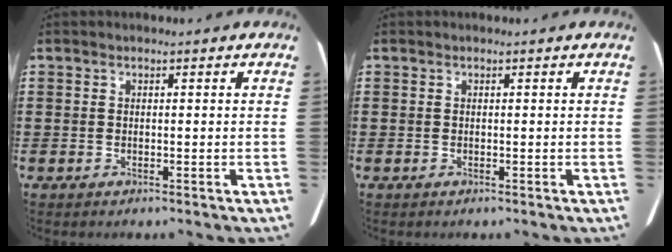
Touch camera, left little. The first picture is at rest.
{"total": 0.0}